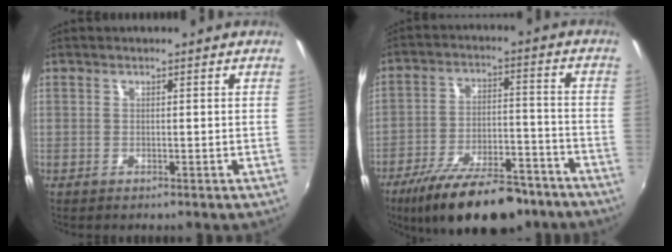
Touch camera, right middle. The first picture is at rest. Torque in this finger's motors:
{"motor_torque": [1.43, -0.71, 0.45, 0.21]}